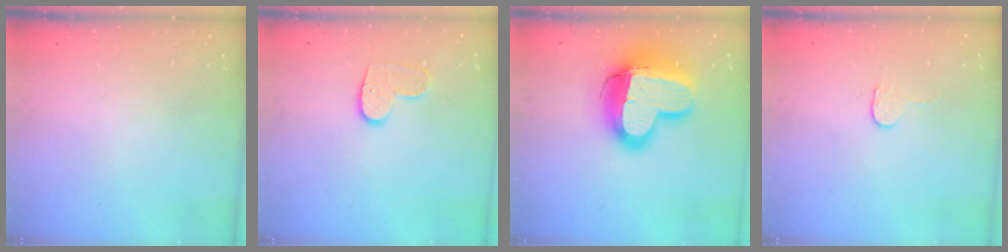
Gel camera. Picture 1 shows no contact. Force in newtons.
{"total": 8.2, "press": 8.2, "slide": 0.2}
{"total": 18.9, "press": 18.8, "slide": 2.2}
{"total": 2.7, "press": 2.7, "slide": 0.2}